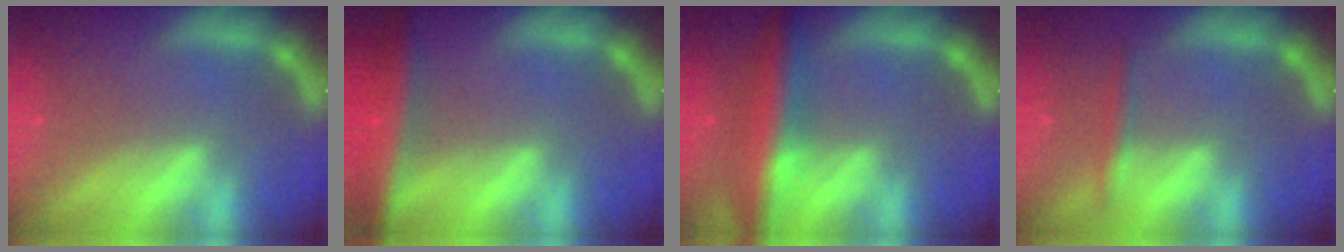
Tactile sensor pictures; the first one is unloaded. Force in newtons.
{"total": 6.5}
{"total": 7.5}
{"total": 1.9}